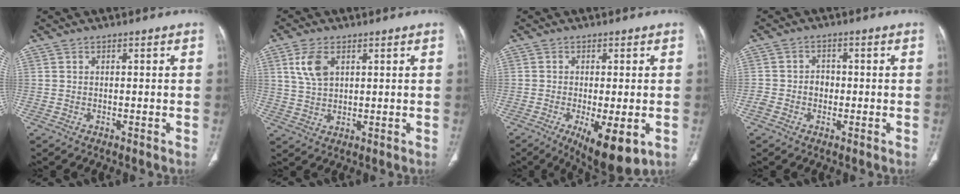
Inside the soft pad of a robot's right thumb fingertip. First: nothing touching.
{"total": 6.2, "force": [2.5, 3.6, 4.4], "torque": [-0.089, -0.004, 0.054]}
{"total": 10.6, "force": [-3.7, 3.5, 9.3], "torque": [-0.140, -0.017, -0.048]}
{"total": 3.6, "force": [-0.7, 3.0, 1.9], "torque": [-0.020, 0.015, -0.016]}